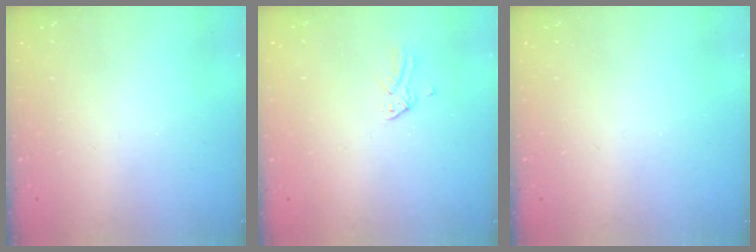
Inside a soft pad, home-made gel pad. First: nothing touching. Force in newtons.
{"total": 0.0}
{"total": 0.0}